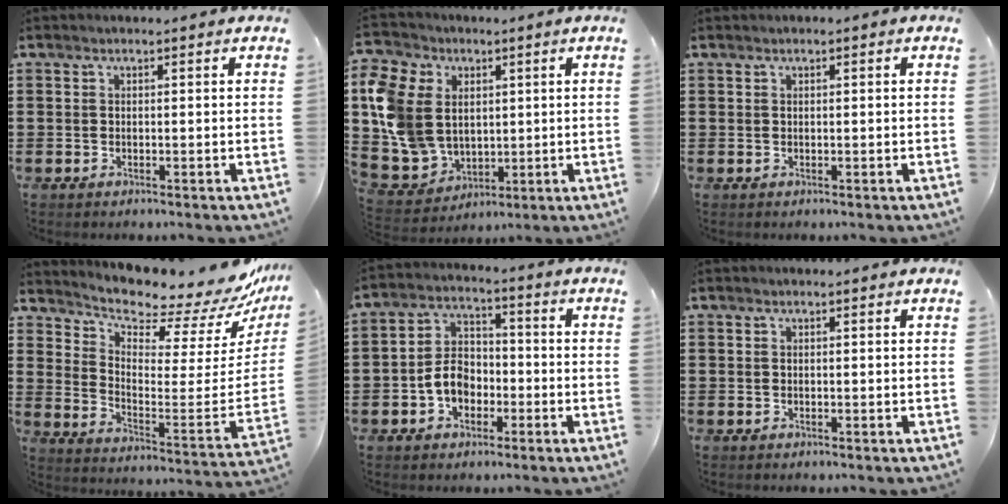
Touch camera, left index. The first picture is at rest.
{"total": 12.4, "force": [2.5, 9.9, 7.1], "torque": [-0.214, 0.005, 0.046]}
{"total": 0.0}
{"total": 6.1, "force": [5.7, 0.8, 1.8], "torque": [-0.047, -0.077, 0.089]}
{"total": 6.0, "force": [-2.2, 4.4, 3.4], "torque": [-0.087, 0.009, -0.049]}
{"total": 0.0}